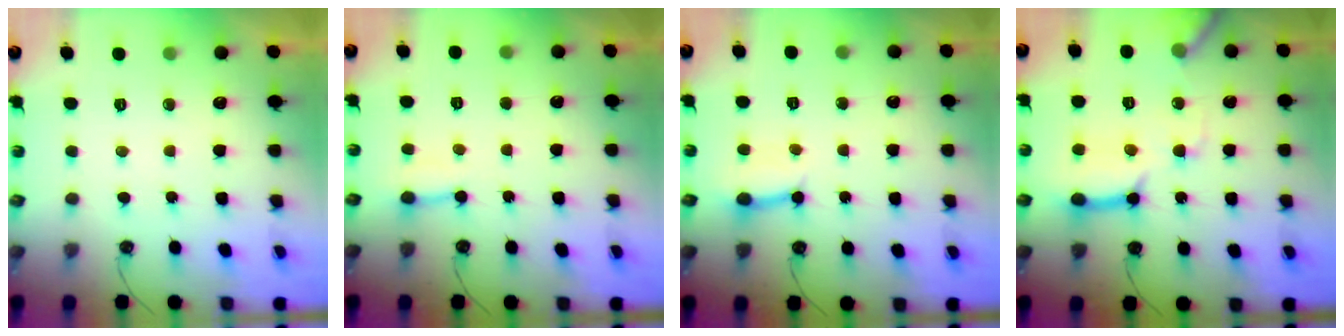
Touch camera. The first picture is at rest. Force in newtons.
{"total": 2.7, "press": 2.6, "slide": 0.6}
{"total": 5.9, "press": 5.9, "slide": 0.7}
{"total": 16.1, "press": 16.0, "slide": 1.8}